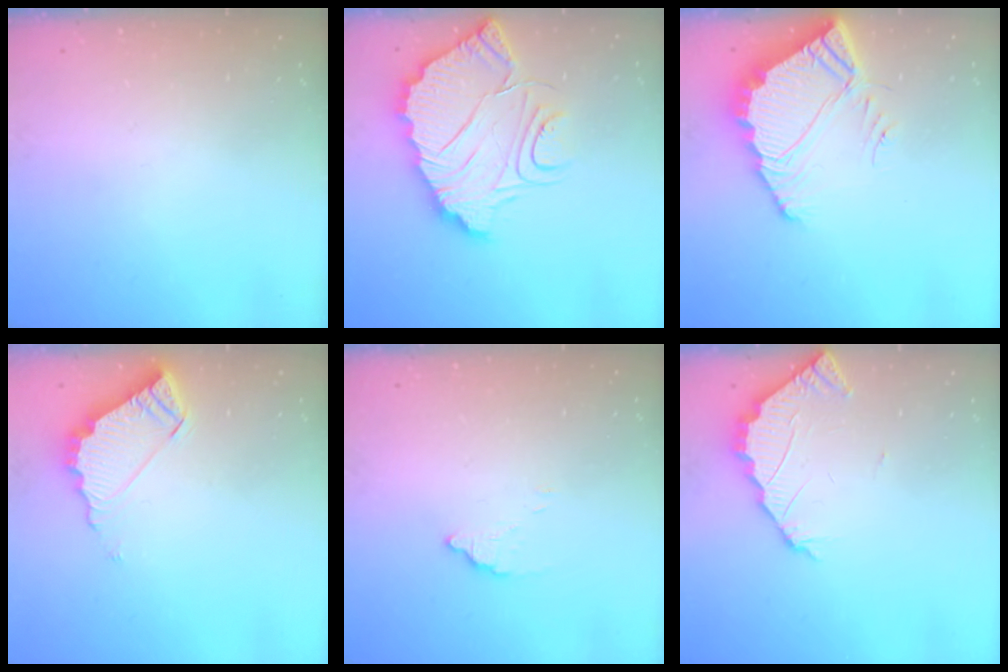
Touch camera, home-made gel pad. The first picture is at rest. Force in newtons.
{"total": 14.0, "press": 14.0, "slide": 1.3}
{"total": 7.6, "press": 7.5, "slide": 0.6}
{"total": 8.1, "press": 8.1, "slide": 0.5}
{"total": 2.5, "press": 2.5, "slide": 0.1}
{"total": 2.6, "press": 2.6, "slide": 0.2}